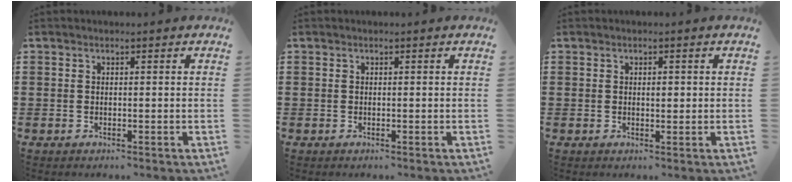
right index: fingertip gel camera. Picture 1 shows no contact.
{"total": 0.0}
{"total": 1.3, "force": [0.2, 0.6, 1.1], "torque": [-0.022, 0.005, 0.001]}